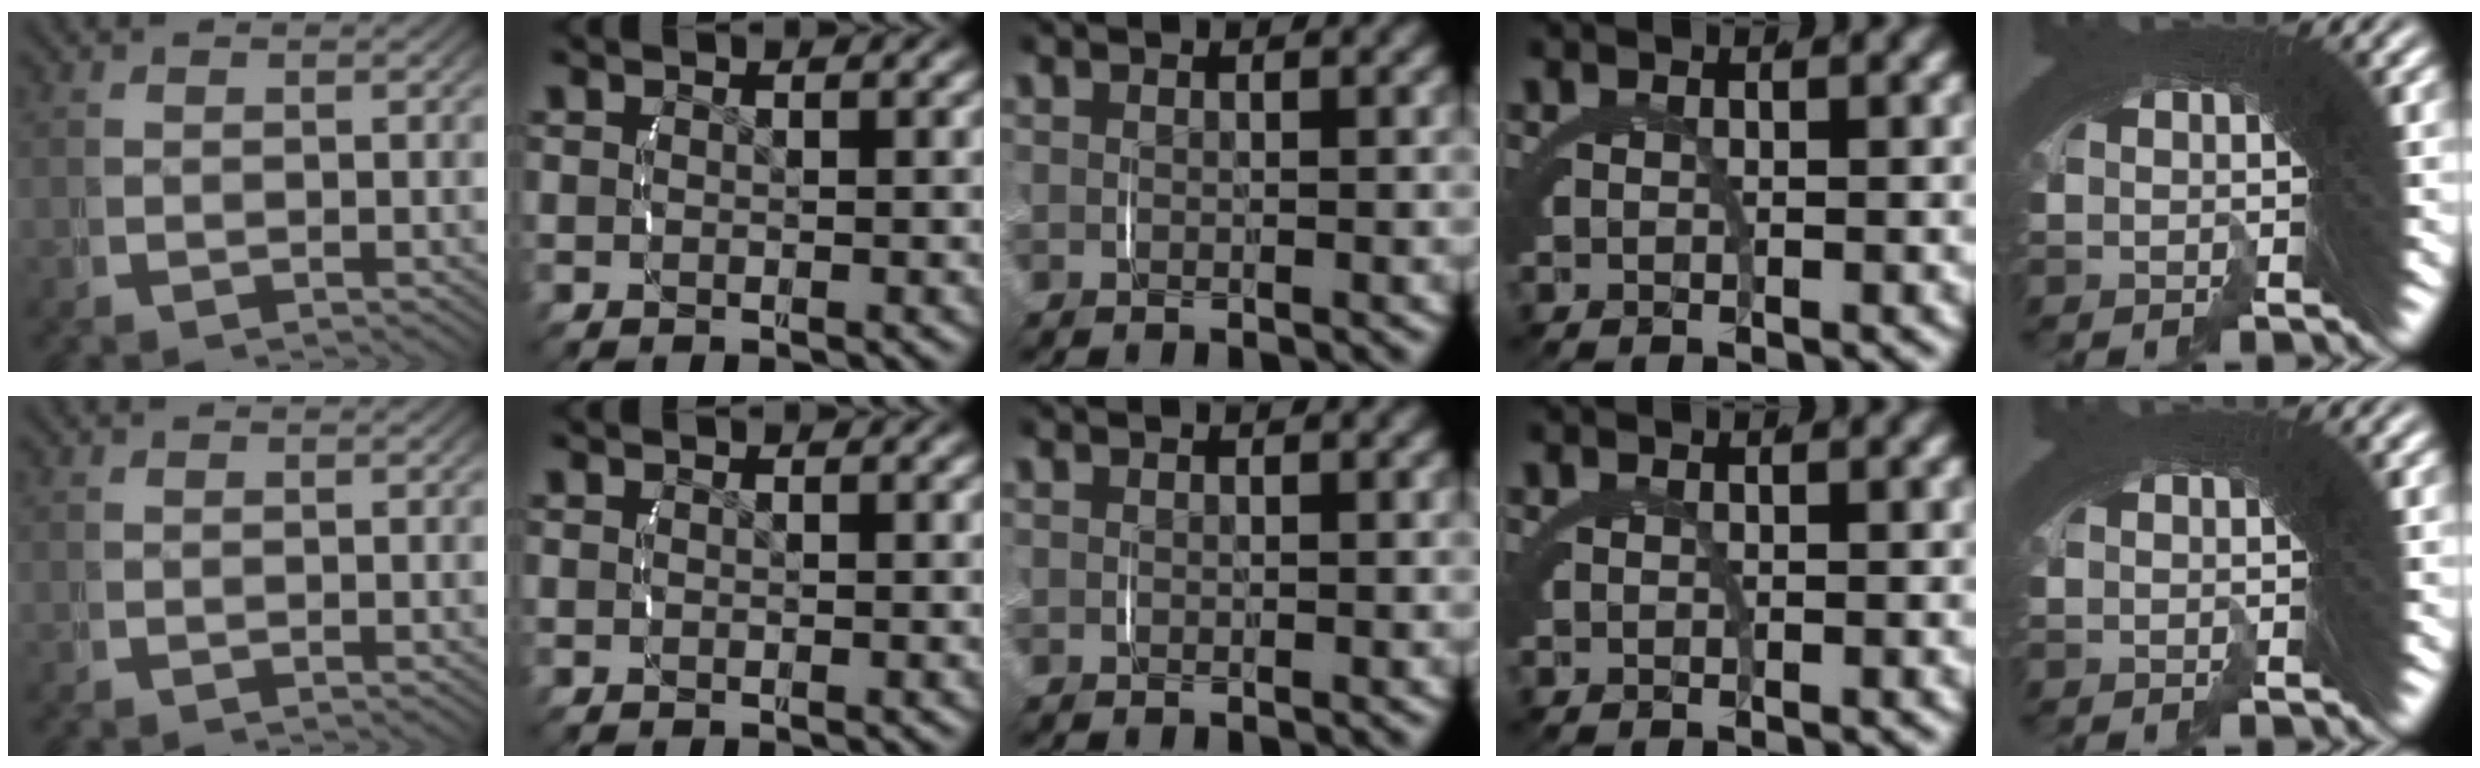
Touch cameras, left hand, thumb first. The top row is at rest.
{}